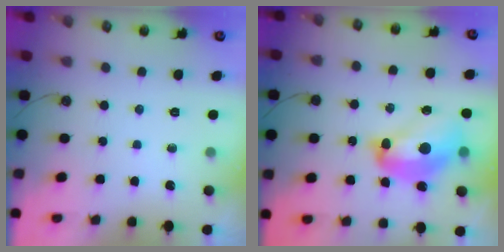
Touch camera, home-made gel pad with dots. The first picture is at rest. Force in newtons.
{"total": 10.3, "press": 10.3, "slide": 1.3}